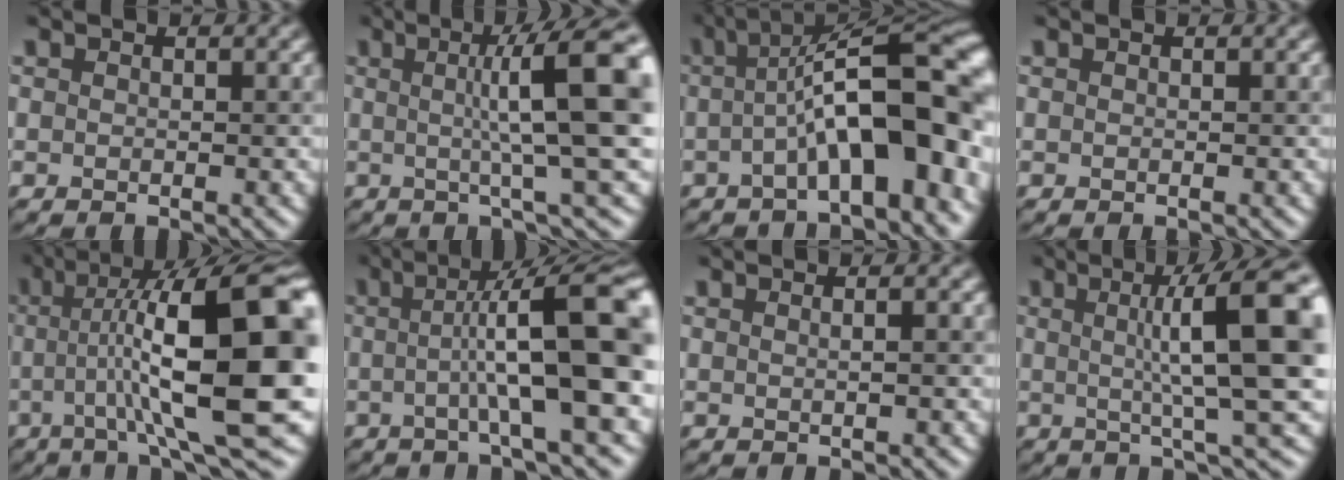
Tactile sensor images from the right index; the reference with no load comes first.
{"total": 11.3, "force": [1.6, 1.9, 11.0], "torque": [-0.122, 0.020, 0.026]}
{"total": 11.0, "force": [-0.8, 3.1, 10.5], "torque": [-0.154, 0.026, -0.010]}
{"total": 0.0}
{"total": 14.8, "force": [0.6, 3.1, 14.4], "torque": [-0.199, 0.020, 0.015]}
{"total": 11.3, "force": [0.0, 1.8, 11.1], "torque": [-0.136, 0.023, -0.003]}
{"total": 2.3, "force": [0.8, 1.2, 1.8], "torque": [0.000, 0.017, -0.010]}
{"total": 12.4, "force": [2.0, 2.2, 12.1], "torque": [-0.139, 0.017, 0.036]}